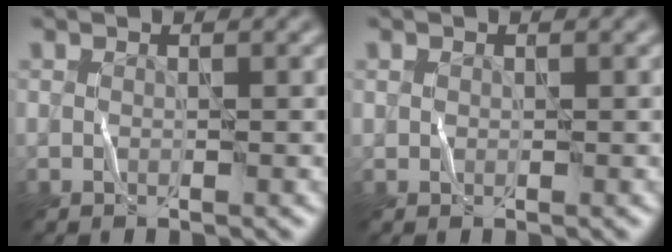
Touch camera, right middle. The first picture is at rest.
{"total": 0.0}